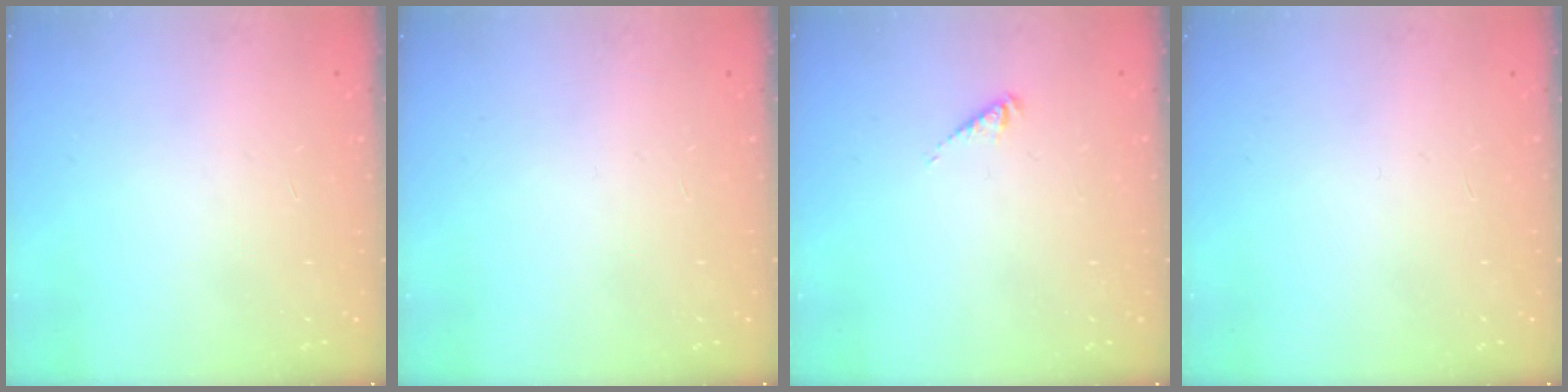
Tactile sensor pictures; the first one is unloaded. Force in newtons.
{"total": 0.0}
{"total": 2.0, "press": 2.0, "slide": 0.5}
{"total": 0.0}